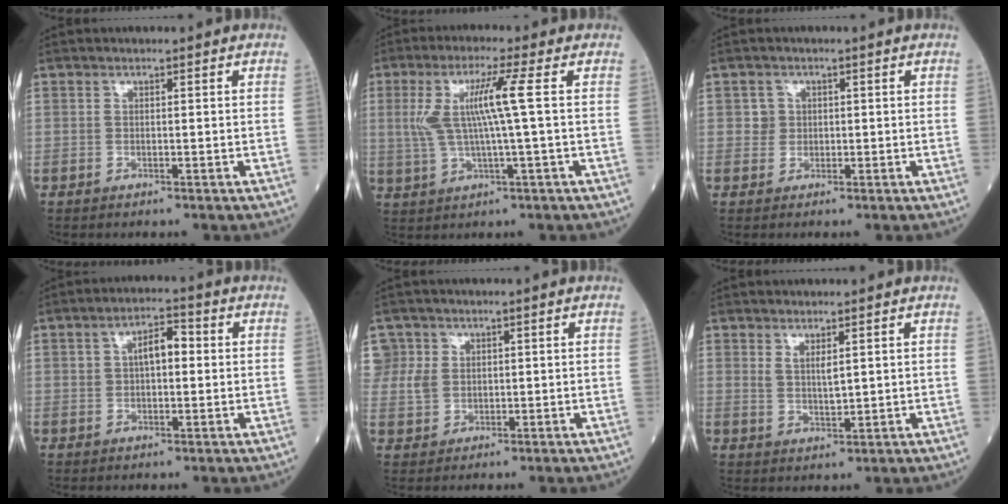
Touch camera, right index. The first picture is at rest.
{"total": 7.8, "force": [1.2, -0.6, 7.6], "torque": [-0.167, 0.008, 0.029]}
{"total": 1.5, "force": [0.1, 1.5, -0.1], "torque": [0.011, 0.004, -0.003]}
{"total": 5.1, "force": [0.9, 2.4, 4.4], "torque": [-0.074, 0.019, 0.014]}
{"total": 4.7, "force": [1.6, 4.4, 0.2], "torque": [0.004, 0.015, 0.036]}
{"total": 2.6, "force": [1.4, 0.6, 2.1], "torque": [-0.042, -0.010, 0.032]}